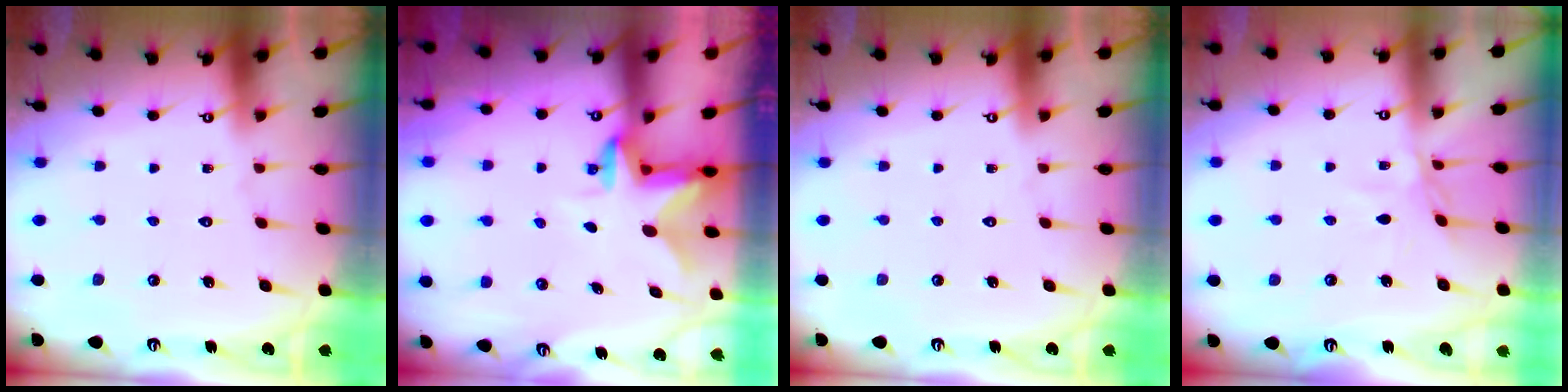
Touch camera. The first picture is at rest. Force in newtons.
{"total": 2.3, "press": 2.3, "slide": 0.4}
{"total": 0.0}
{"total": 5.1, "press": 5.1, "slide": 0.6}